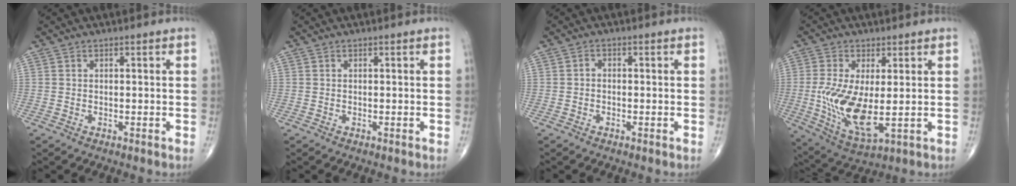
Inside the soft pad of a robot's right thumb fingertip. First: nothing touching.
{"total": 0.0}
{"total": 1.0, "force": [-0.4, 0.7, 0.6], "torque": [-0.002, 0.005, -0.012]}
{"total": 12.7, "force": [-0.7, 5.1, 11.6], "torque": [-0.233, -0.027, 0.001]}